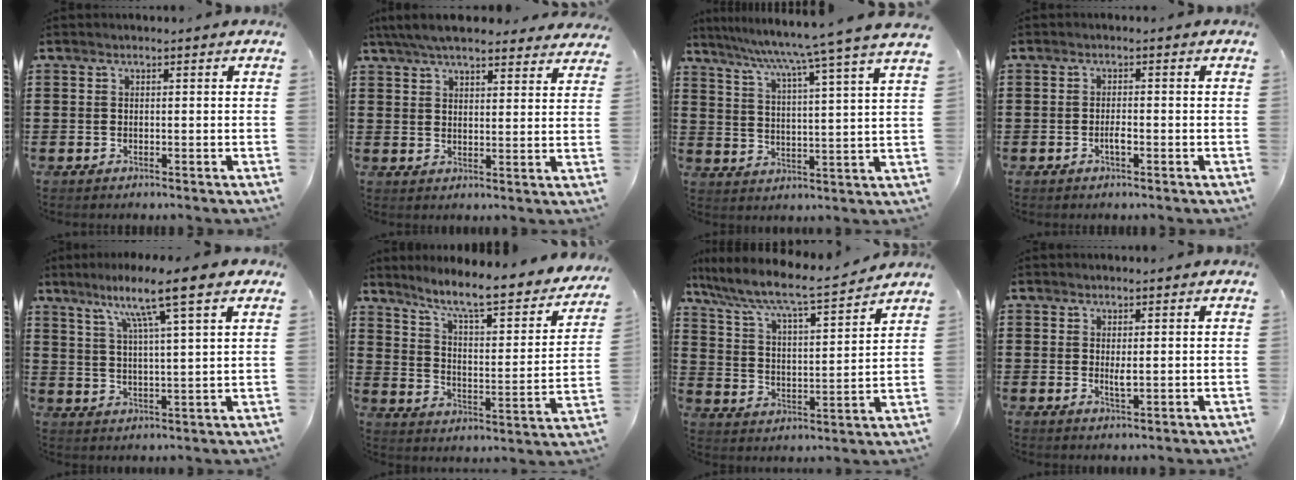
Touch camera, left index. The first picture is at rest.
{"total": 6.4, "force": [5.9, 1.2, 2.2], "torque": [-0.062, -0.013, 0.110]}
{"total": 7.0, "force": [5.9, -1.7, 3.3], "torque": [-0.089, -0.048, 0.090]}
{"total": 1.7, "force": [-0.7, 0.4, 1.4], "torque": [-0.028, 0.001, -0.013]}
{"total": 9.5, "force": [6.7, 0.2, 6.7], "torque": [-0.132, -0.023, 0.108]}
{"total": 8.6, "force": [7.4, 0.3, 4.3], "torque": [-0.105, -0.053, 0.118]}
{"total": 6.5, "force": [5.6, 0.5, 3.1], "torque": [-0.087, -0.040, 0.087]}
{"total": 2.0, "force": [0.3, 0.4, 1.9], "torque": [-0.036, -0.003, 0.005]}